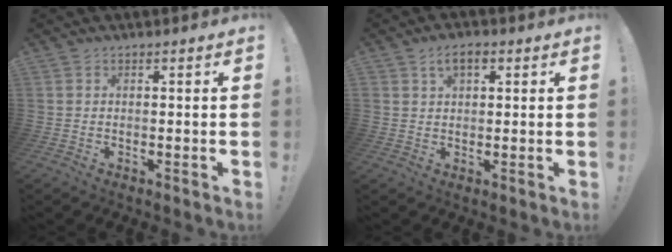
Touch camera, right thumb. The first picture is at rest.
{"total": 4.3, "force": [1.9, 2.5, 3.0], "torque": [-0.046, 0.002, 0.032]}